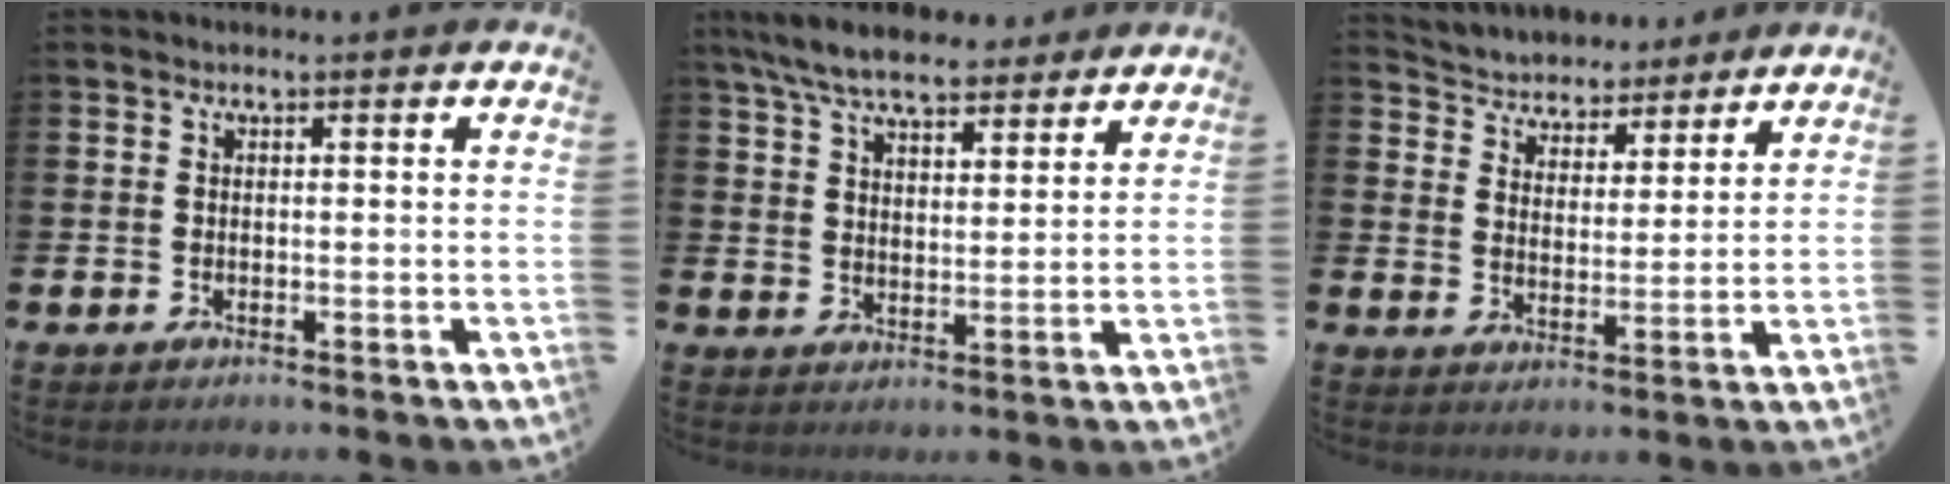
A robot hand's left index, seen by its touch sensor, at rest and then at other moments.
{"total": 7.9, "force": [7.2, 2.0, 2.6], "torque": [-0.073, -0.025, 0.132]}
{"total": 4.7, "force": [4.3, 1.7, -0.7], "torque": [-0.016, -0.036, 0.074]}